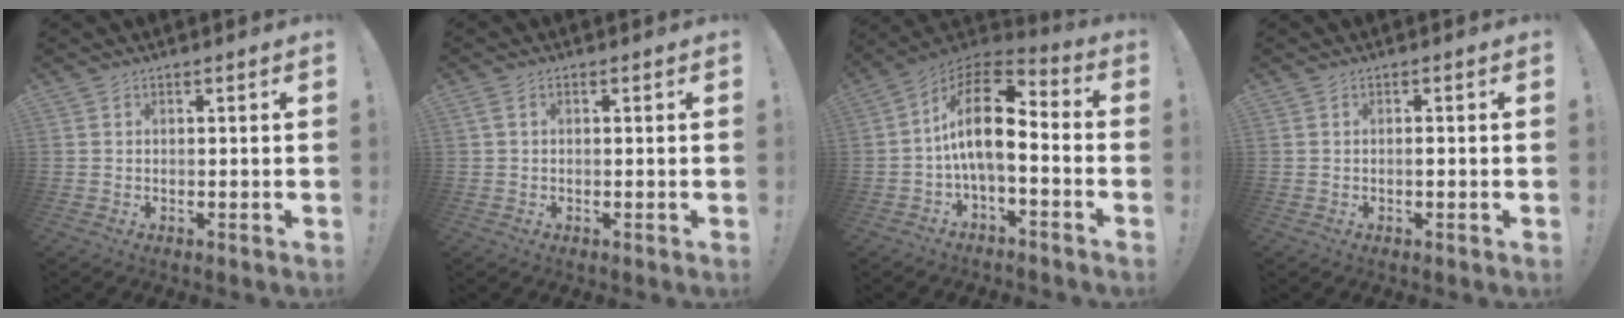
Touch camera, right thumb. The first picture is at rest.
{"total": 1.4, "force": [0.1, 0.7, 1.2], "torque": [-0.027, 0.005, 0.003]}
{"total": 15.1, "force": [0.9, 6.9, 13.3], "torque": [-0.237, -0.002, 0.017]}
{"total": 0.7, "force": [-0.3, 0.3, 0.5], "torque": [-0.002, -0.001, -0.008]}